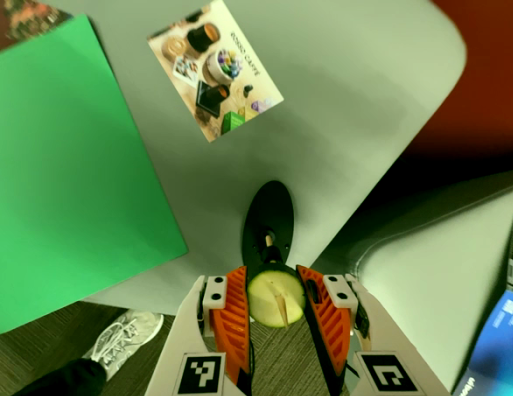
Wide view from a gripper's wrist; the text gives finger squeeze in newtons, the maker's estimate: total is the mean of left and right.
{"total": 11.4, "left": 11.4, "right": 11.3}